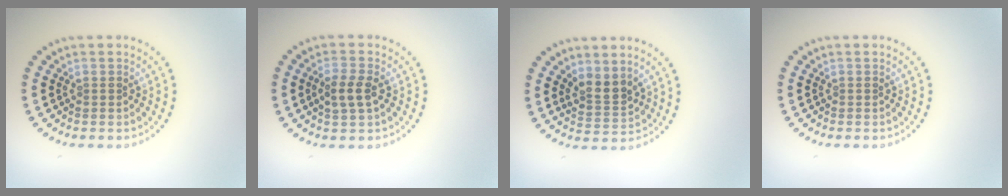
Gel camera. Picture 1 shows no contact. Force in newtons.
{"total": 2.3, "press": 2.3, "slide": 0.5}
{"total": 2.5, "press": 2.2, "slide": 1.3}
{"total": 0.0}